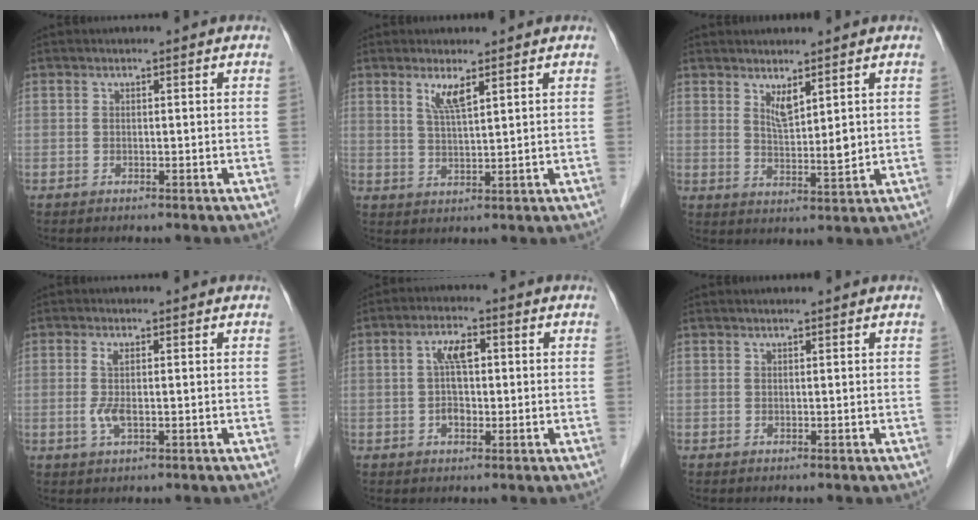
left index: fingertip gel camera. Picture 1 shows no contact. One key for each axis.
{"total": 3.4, "fx": 2.0, "fy": 0.1, "fz": 2.7, "tx": -0.058, "ty": -0.006, "tz": 0.043}
{"total": 3.9, "fx": 2.2, "fy": 0.7, "fz": 3.2, "tx": -0.061, "ty": -0.015, "tz": 0.047}
{"total": 2.7, "fx": -0.3, "fy": 0.6, "fz": 2.6, "tx": -0.064, "ty": -0.007, "tz": -0.003}
{"total": 4.3, "fx": 0.3, "fy": 2.2, "fz": 3.7, "tx": -0.077, "ty": 0.013, "tz": 0.005}
{"total": 0.7, "fx": 0.7, "fy": -0.1, "fz": 0.2, "tx": -0.006, "ty": 0.007, "tz": 0.014}